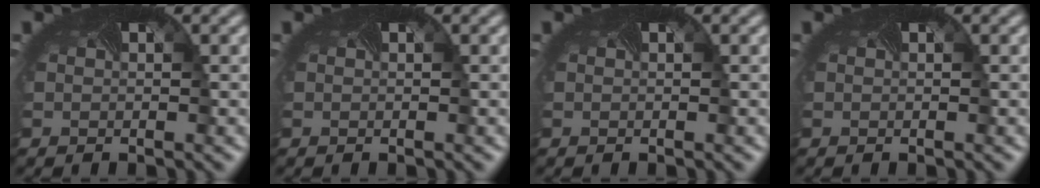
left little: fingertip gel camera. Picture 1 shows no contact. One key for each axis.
{"total": 0.0}
{"total": 0.0}
{"total": 0.0}